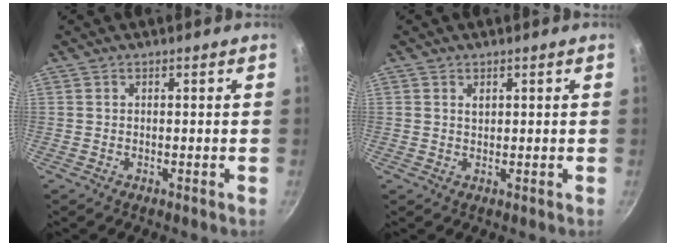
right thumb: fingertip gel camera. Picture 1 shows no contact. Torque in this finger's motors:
{"motor_torque": [-0.16, -0.04, 0.41, 0.09, 0.02]}